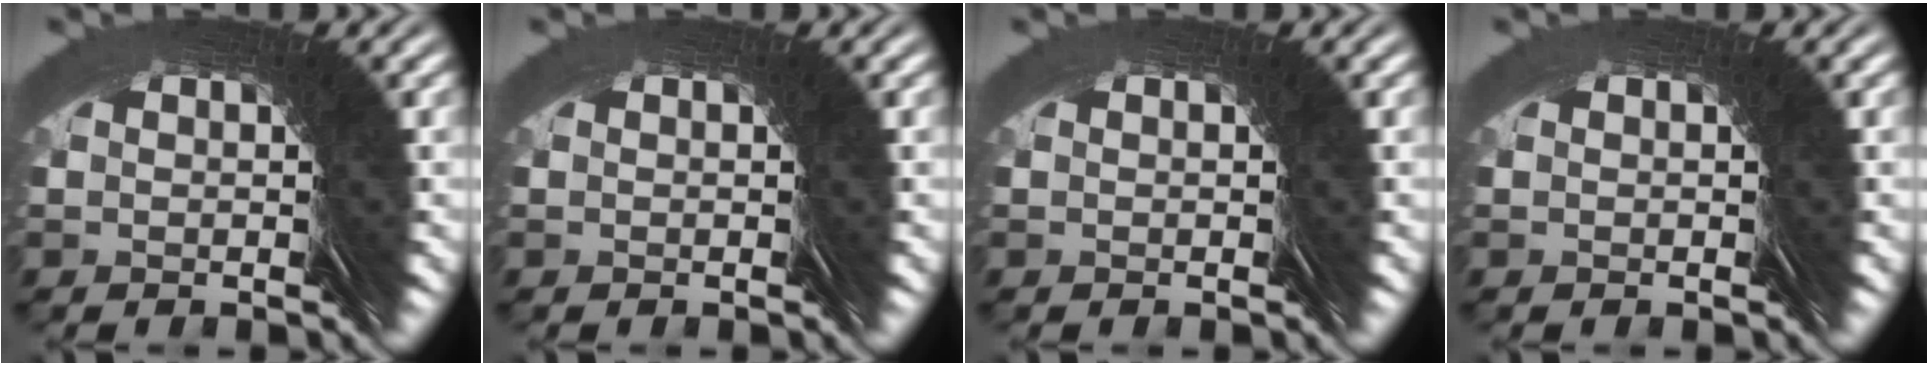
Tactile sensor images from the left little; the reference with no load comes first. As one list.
[{"total": 0.0}, {"total": 0.0}, {"total": 0.0}]